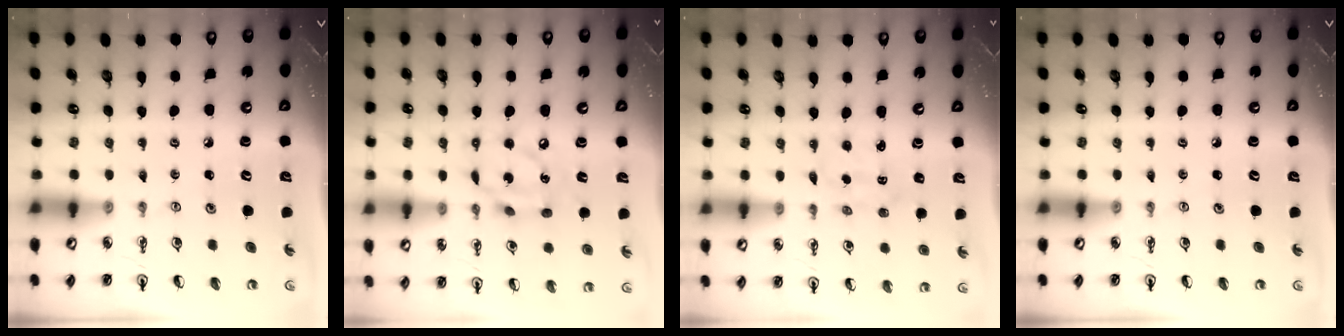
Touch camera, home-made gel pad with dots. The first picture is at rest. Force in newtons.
{"total": 11.0, "press": 10.9, "slide": 0.7}
{"total": 1.8, "press": 1.7, "slide": 0.3}
{"total": 0.0}